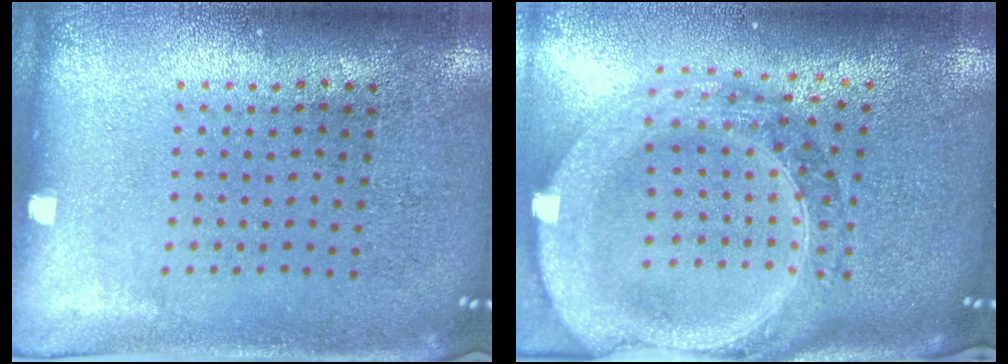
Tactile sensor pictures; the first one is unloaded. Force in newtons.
{"total": 3.3, "press": 2.7, "slide": 1.9}